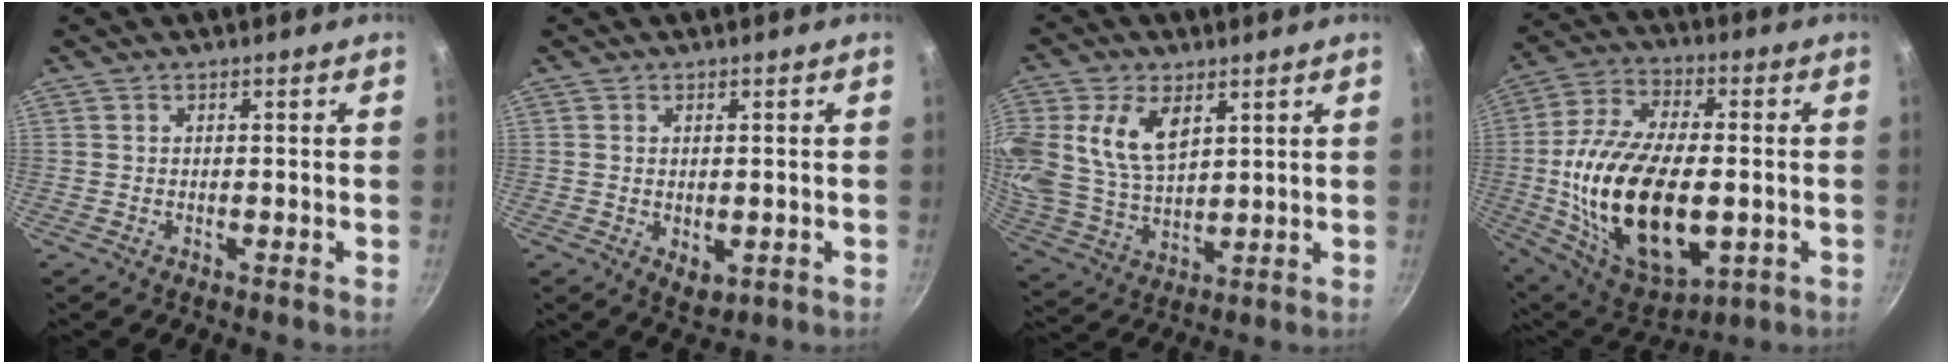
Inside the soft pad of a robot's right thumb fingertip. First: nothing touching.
{"total": 3.9, "force": [-0.6, 2.3, 3.0], "torque": [-0.045, -0.014, -0.005]}
{"total": 14.7, "force": [5.2, 9.3, 10.1], "torque": [-0.201, -0.023, 0.108]}
{"total": 26.5, "force": [-3.1, 14.3, 22.1], "torque": [-0.409, 0.010, -0.041]}